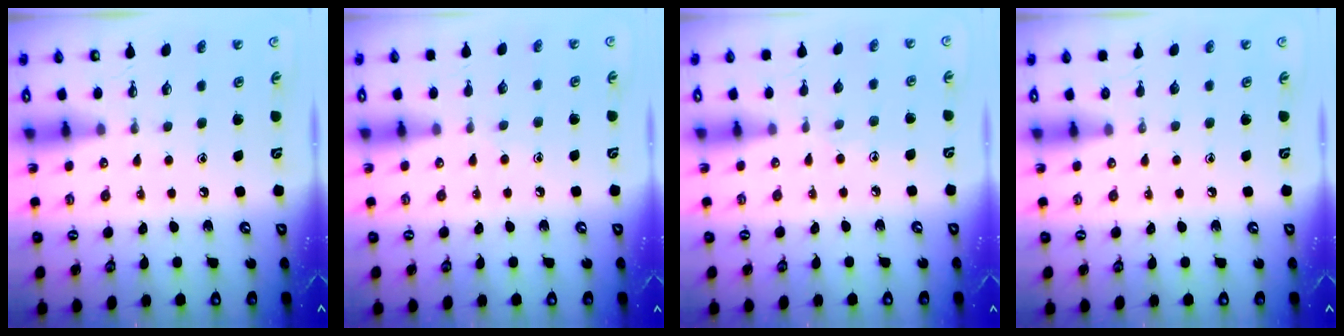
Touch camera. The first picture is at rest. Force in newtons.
{"total": 4.4, "press": 4.4, "slide": 0.5}
{"total": 4.2, "press": 4.2, "slide": 0.4}
{"total": 0.0}